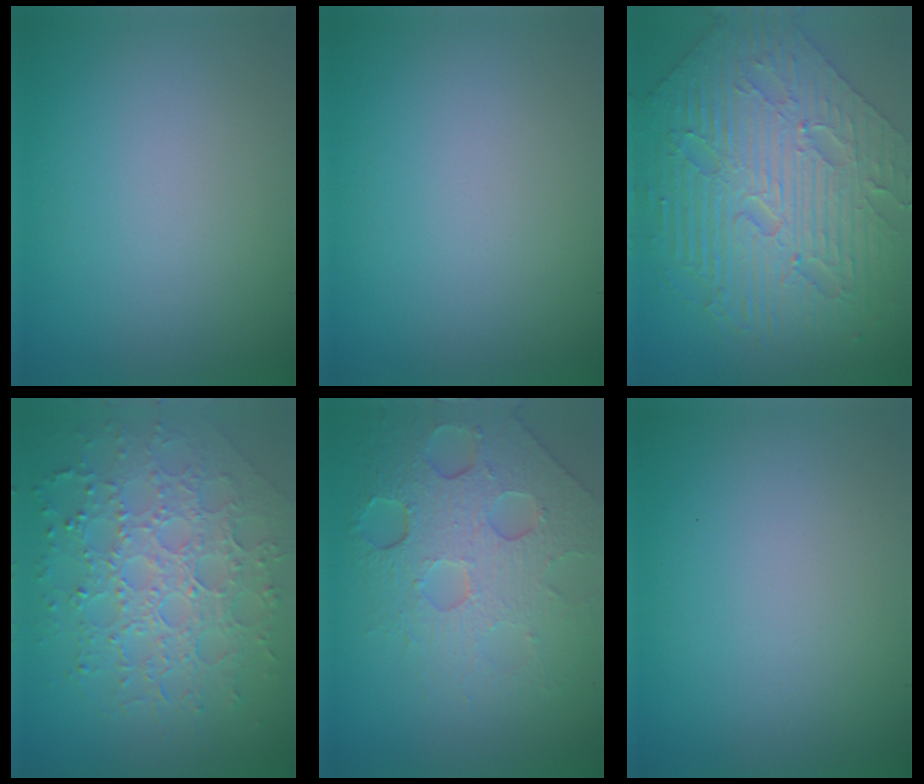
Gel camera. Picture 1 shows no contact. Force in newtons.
{"total": 0.0}
{"total": 8.9, "press": 6.8, "slide": 5.7}
{"total": 7.5, "press": 5.4, "slide": 5.3}
{"total": 7.8, "press": 5.3, "slide": 5.7}
{"total": 0.0}